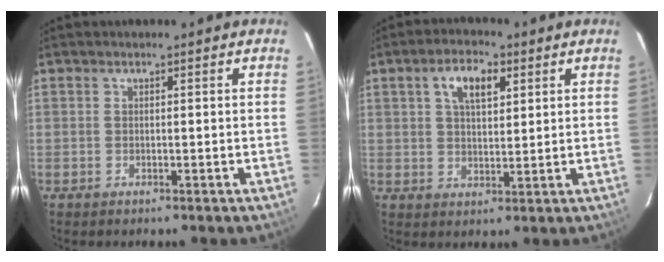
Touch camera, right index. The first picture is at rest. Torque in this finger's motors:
{"motor_torque": [0.23, 0.07, 0.32, 0.10]}